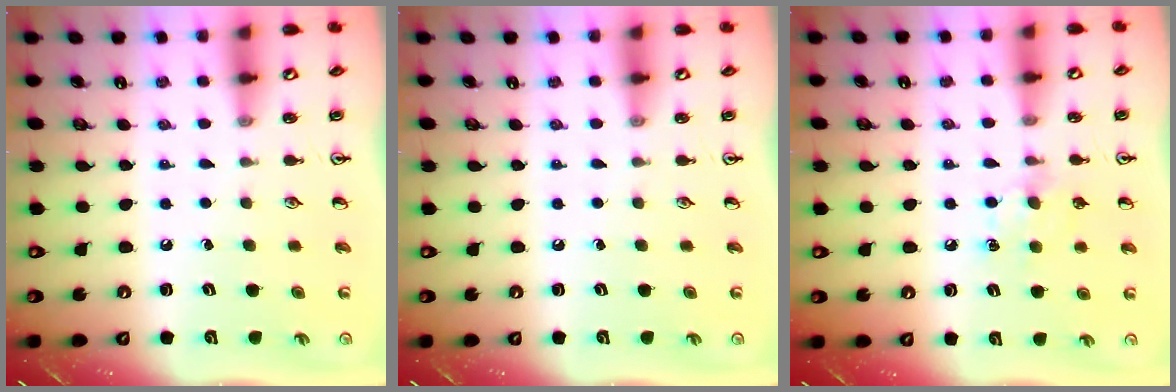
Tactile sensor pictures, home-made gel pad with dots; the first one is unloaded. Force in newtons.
{"total": 0.0}
{"total": 7.7, "press": 7.6, "slide": 0.8}